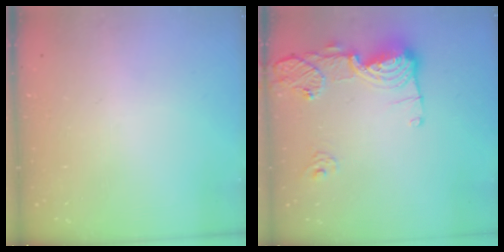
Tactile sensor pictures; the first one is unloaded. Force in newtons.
{"total": 15.9, "press": 15.9, "slide": 1.5}